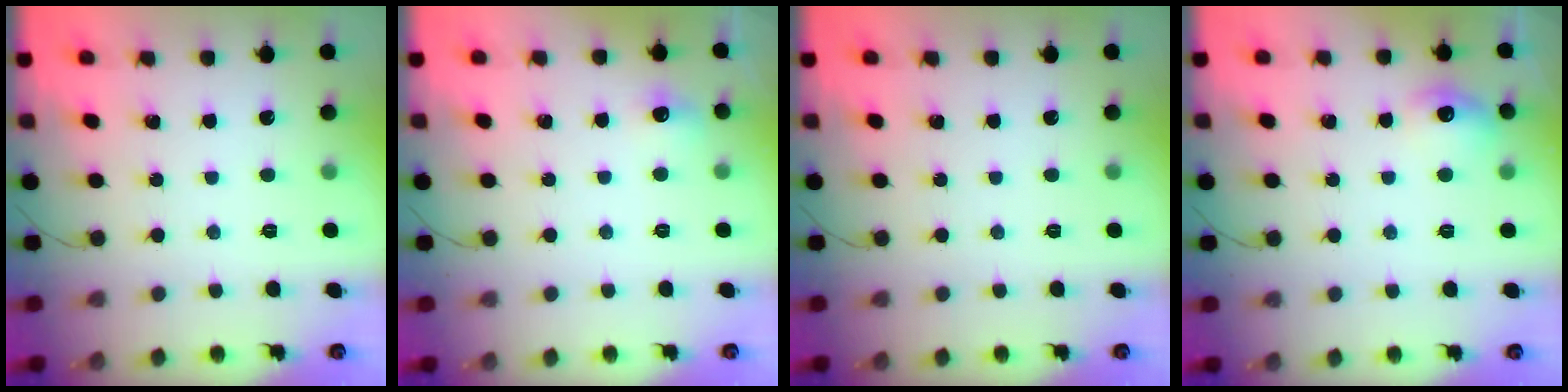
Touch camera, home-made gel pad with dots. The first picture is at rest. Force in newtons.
{"total": 5.9, "press": 5.6, "slide": 1.8}
{"total": 0.0}
{"total": 8.5, "press": 8.5, "slide": 0.5}